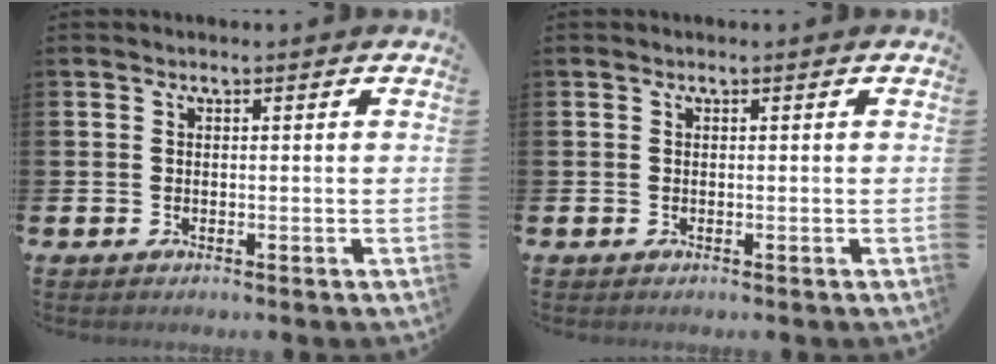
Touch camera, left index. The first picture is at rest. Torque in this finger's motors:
{"motor_torque": [0.00, 0.00, 0.01, 0.00]}